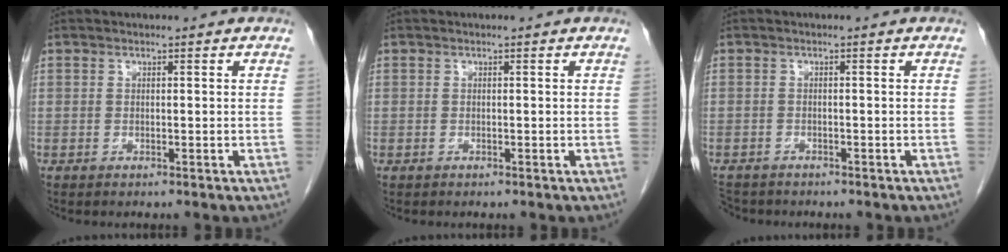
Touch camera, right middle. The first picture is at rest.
{"total": 0.0}
{"total": 4.6, "force": [-4.0, 2.1, 1.0], "torque": [-0.017, -0.005, -0.064]}